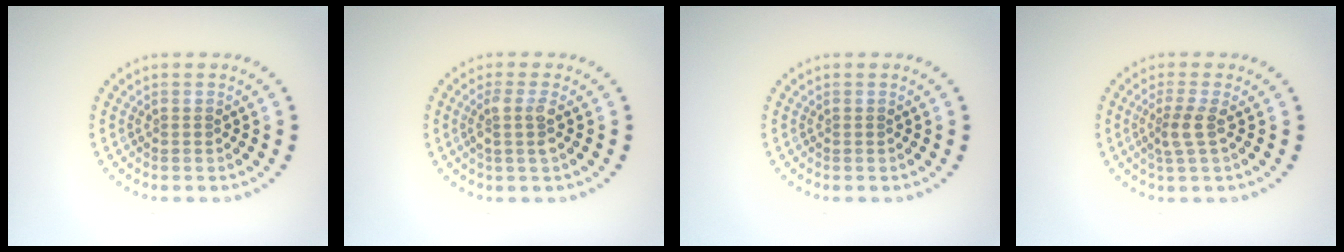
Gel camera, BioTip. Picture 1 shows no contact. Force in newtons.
{"total": 2.0, "press": 1.6, "slide": 1.2}
{"total": 0.0}
{"total": 2.0, "press": 1.6, "slide": 1.2}